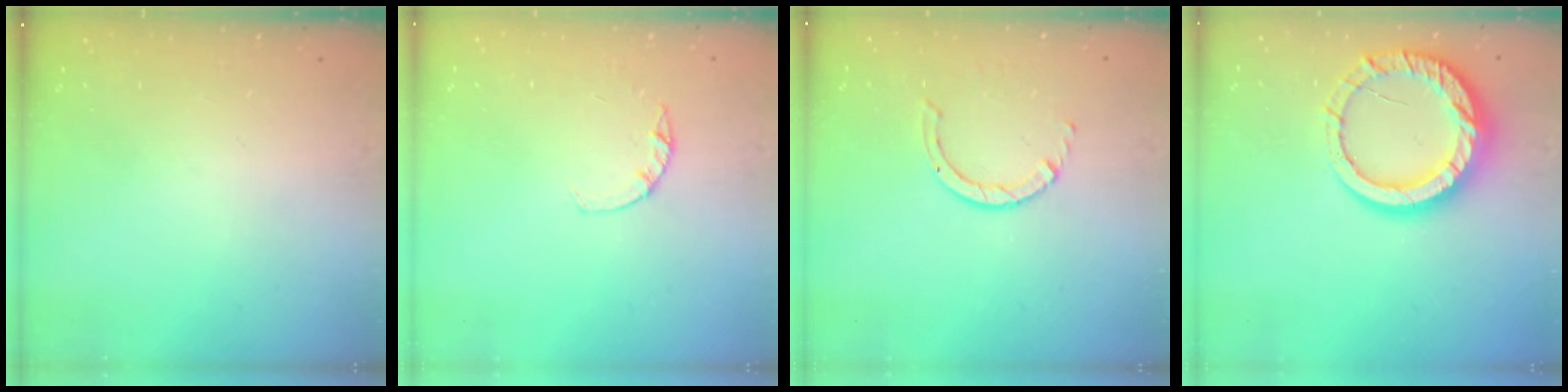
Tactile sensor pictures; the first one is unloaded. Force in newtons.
{"total": 2.2, "press": 2.2, "slide": 0.4}
{"total": 1.4, "press": 1.4, "slide": 0.2}
{"total": 13.7, "press": 13.7, "slide": 1.3}